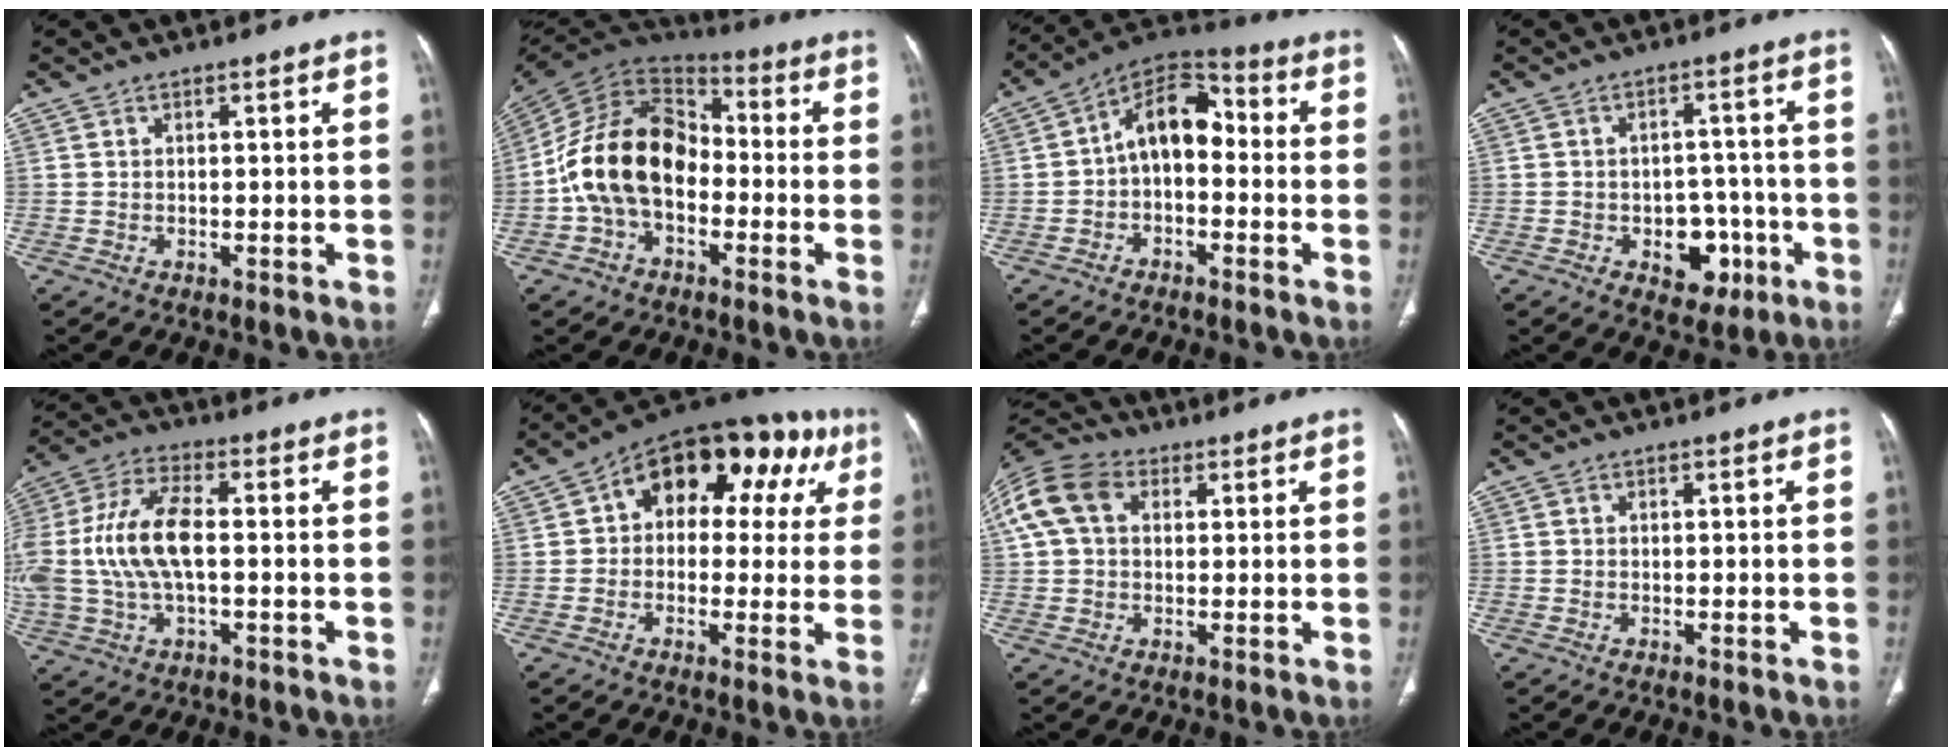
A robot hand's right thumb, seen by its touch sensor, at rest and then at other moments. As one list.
[{"total": 17.8, "force": [-3.0, 12.2, 12.6], "torque": [-0.219, 0.052, -0.063]}, {"total": 11.1, "force": [-0.7, 7.1, 8.5], "torque": [-0.109, 0.045, -0.030]}, {"total": 8.4, "force": [-3.1, 6.0, 5.0], "torque": [-0.026, 0.030, -0.034]}, {"total": 16.6, "force": [-0.1, 8.2, 14.4], "torque": [-0.334, 0.025, -0.003]}, {"total": 19.4, "force": [5.8, 12.2, 13.9], "torque": [-0.130, 0.039, 0.069]}, {"total": 12.9, "force": [3.6, 9.3, 8.3], "torque": [-0.178, 0.032, 0.060]}, {"total": 0.0}]